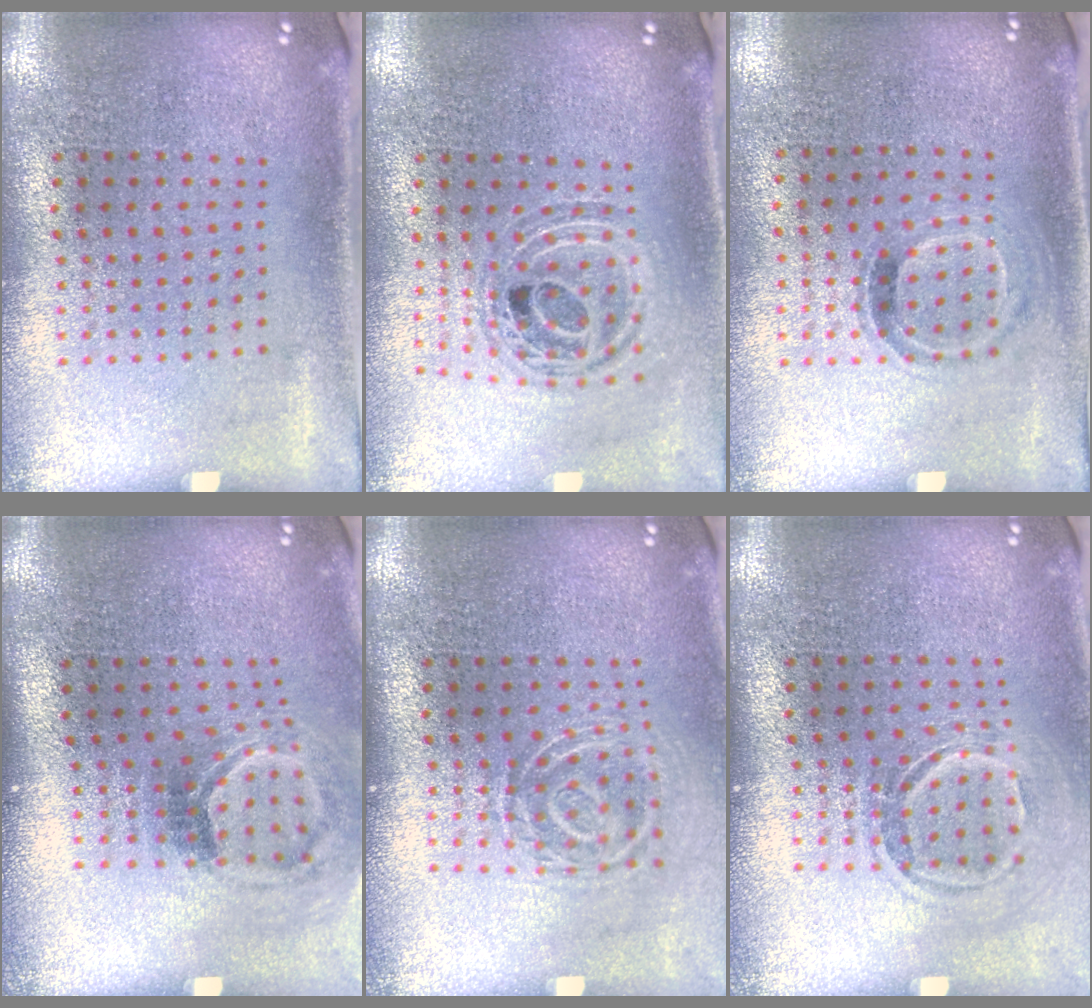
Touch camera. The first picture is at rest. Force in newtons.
{"total": 0.8, "press": 0.8, "slide": 0.2}
{"total": 0.9, "press": 0.8, "slide": 0.5}
{"total": 1.9, "press": 1.2, "slide": 1.5}
{"total": 1.8, "press": 1.2, "slide": 1.4}
{"total": 1.6, "press": 1.1, "slide": 1.2}